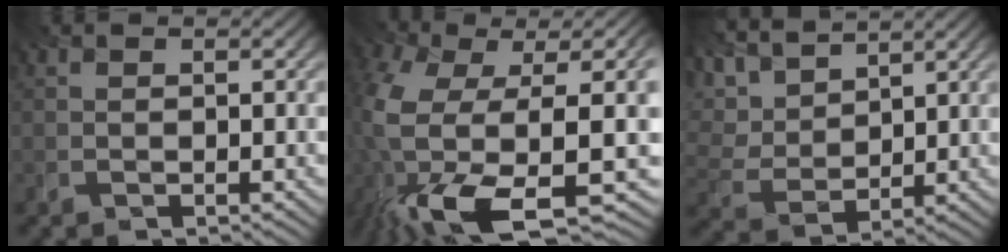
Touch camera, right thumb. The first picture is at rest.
{"total": 16.6, "force": [-4.4, 6.6, 14.6], "torque": [-0.314, -0.028, -0.051]}
{"total": 7.2, "force": [4.7, 3.6, 4.1], "torque": [-0.119, 0.015, 0.084]}